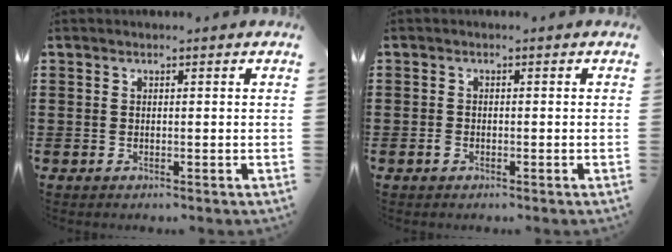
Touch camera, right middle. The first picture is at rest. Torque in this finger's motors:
{"motor_torque": [0.45, -0.09, 0.00, 0.03]}